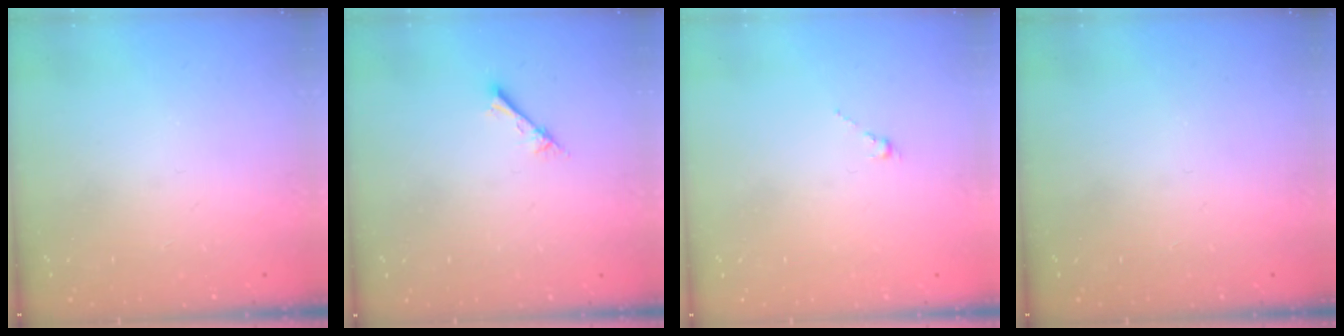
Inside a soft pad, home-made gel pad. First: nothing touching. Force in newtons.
{"total": 2.3, "press": 2.3, "slide": 0.3}
{"total": 0.0}
{"total": 0.0}